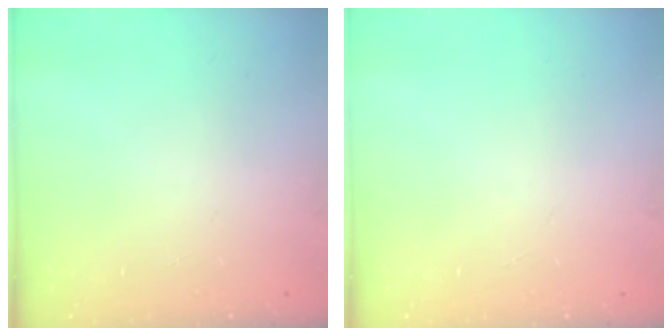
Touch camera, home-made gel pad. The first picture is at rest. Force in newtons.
{"total": 0.0}